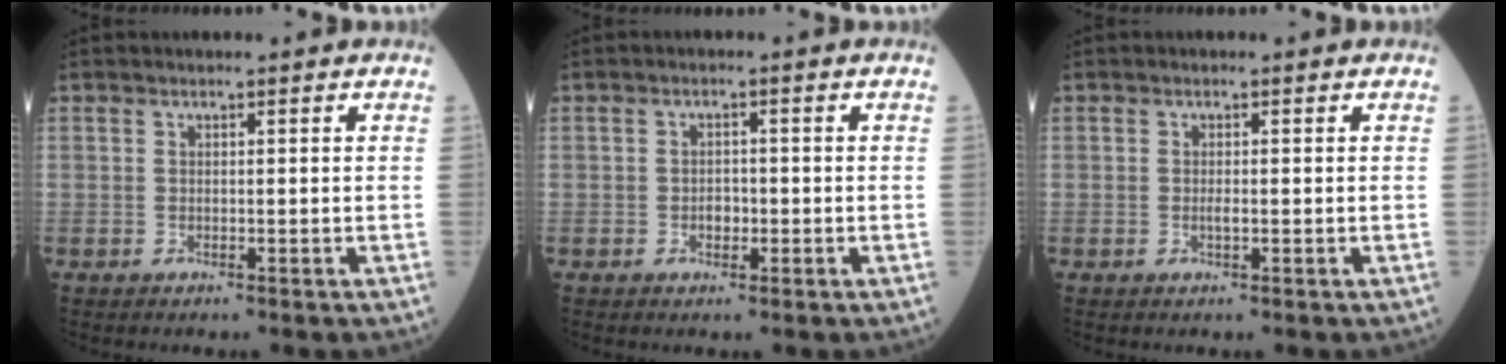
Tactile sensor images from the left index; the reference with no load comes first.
{"total": 1.8, "force": [-0.6, 1.2, 1.2], "torque": [-0.018, 0.004, -0.008]}
{"total": 0.9, "force": [-0.1, 0.2, 0.8], "torque": [-0.018, -0.001, -0.002]}